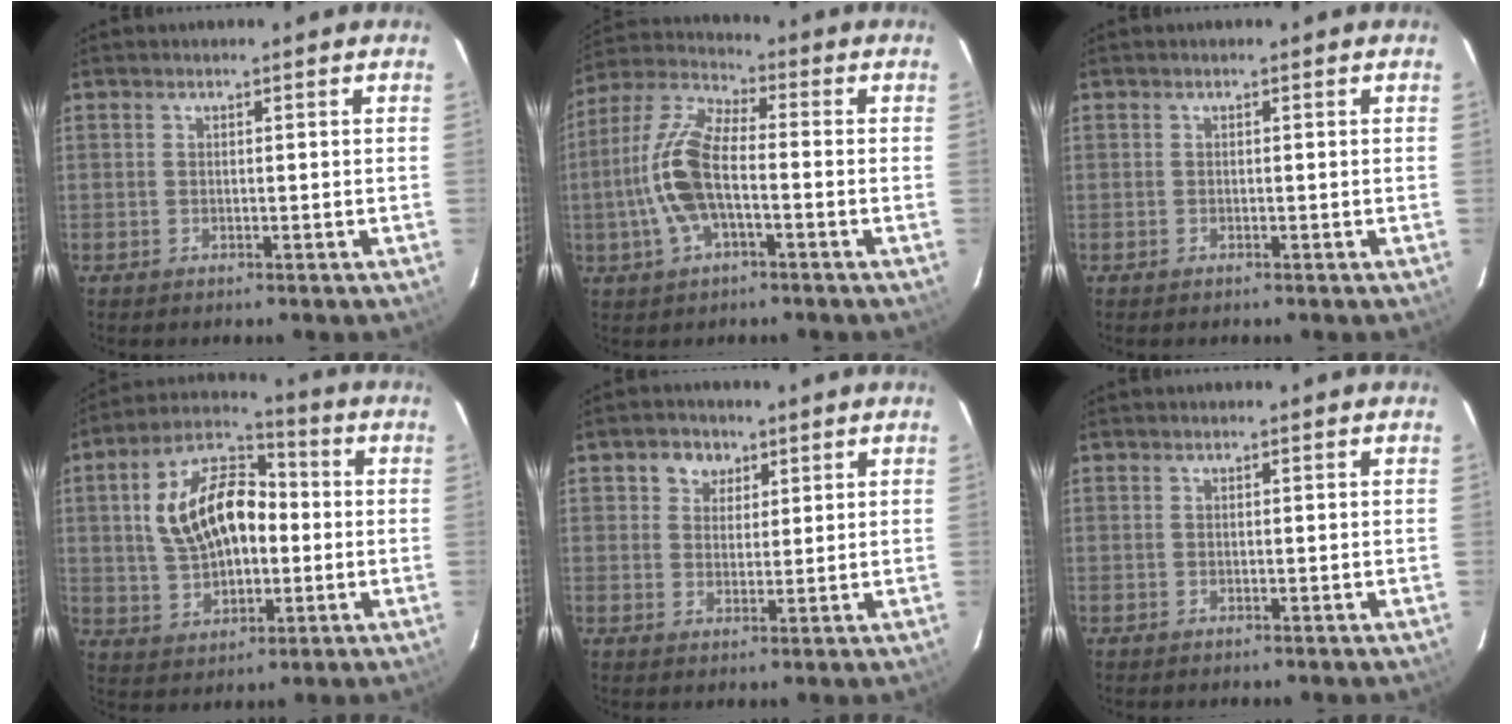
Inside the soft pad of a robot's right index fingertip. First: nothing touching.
{"total": 12.7, "force": [-2.6, 5.1, 11.3], "torque": [-0.244, 0.008, -0.055]}
{"total": 0.0}
{"total": 15.6, "force": [0.9, 9.3, 12.4], "torque": [-0.242, 0.027, 0.022]}
{"total": 4.4, "force": [2.1, 3.7, 1.2], "torque": [-0.011, 0.013, 0.037]}
{"total": 0.0}